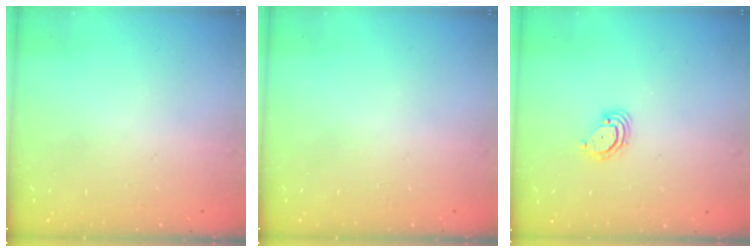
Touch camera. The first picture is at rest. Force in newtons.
{"total": 0.0}
{"total": 3.5, "press": 3.5, "slide": 0.3}